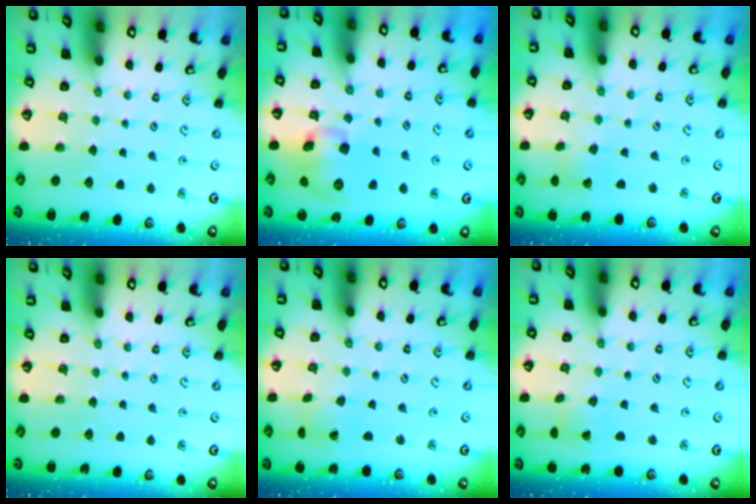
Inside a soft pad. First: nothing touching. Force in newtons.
{"total": 12.3, "press": 12.1, "slide": 2.0}
{"total": 3.0, "press": 3.0, "slide": 0.2}
{"total": 0.0}
{"total": 1.7, "press": 1.7, "slide": 0.1}
{"total": 1.8, "press": 1.8, "slide": 0.1}